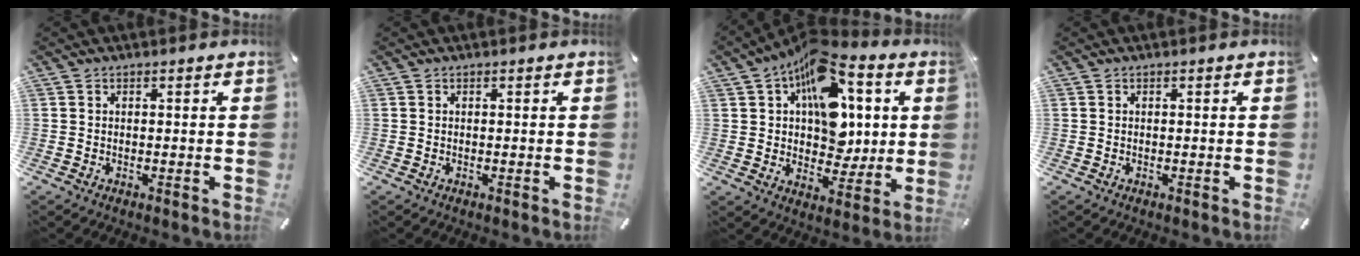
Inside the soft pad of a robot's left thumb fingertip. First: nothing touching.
{"total": 0.0}
{"total": 16.4, "force": [5.5, 11.0, 10.8], "torque": [-0.152, -0.034, 0.100]}
{"total": 0.0}